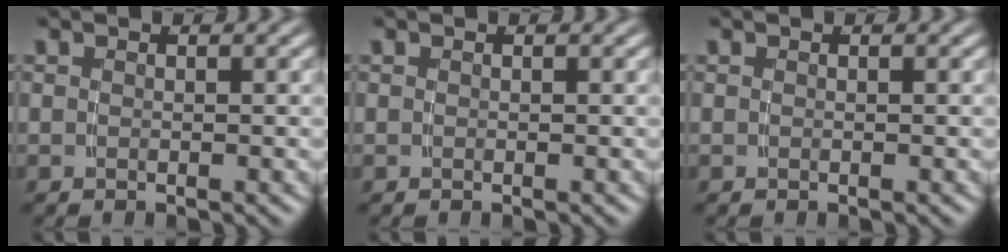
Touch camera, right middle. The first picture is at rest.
{"total": 0.0}
{"total": 0.0}